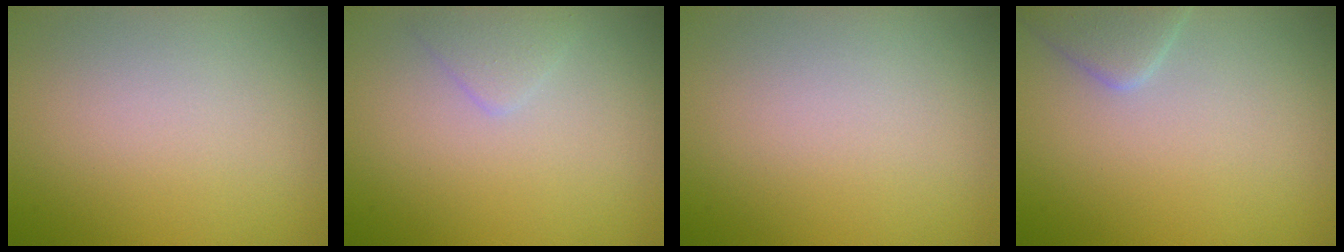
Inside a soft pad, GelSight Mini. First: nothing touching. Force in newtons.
{"total": 1.3, "press": 1.3, "slide": 0.0}
{"total": 0.0}
{"total": 2.7, "press": 2.7, "slide": 0.2}